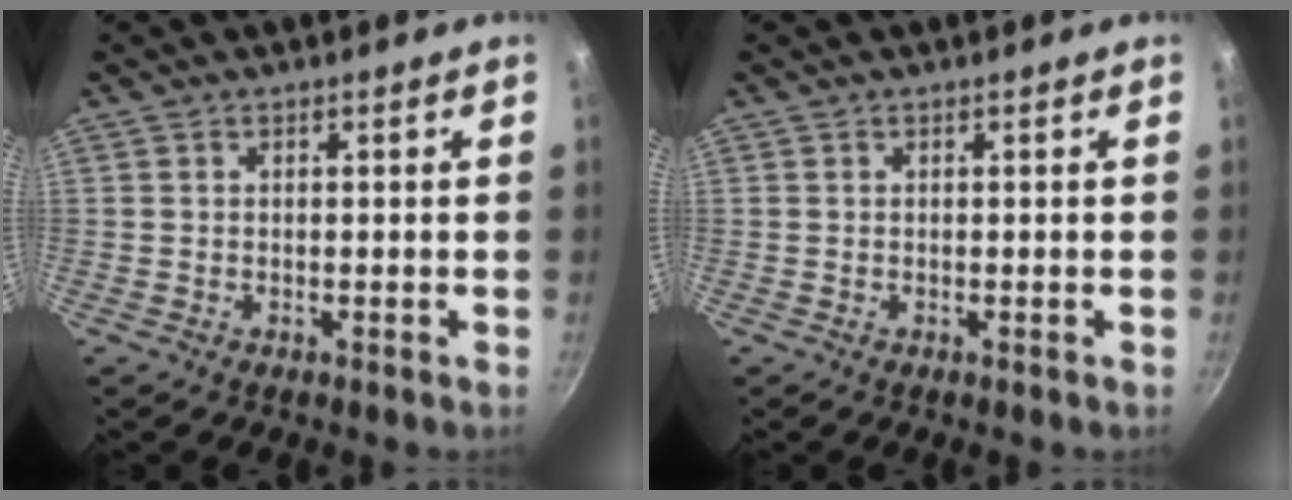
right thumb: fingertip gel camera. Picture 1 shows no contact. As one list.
[{"total": 0.0}]